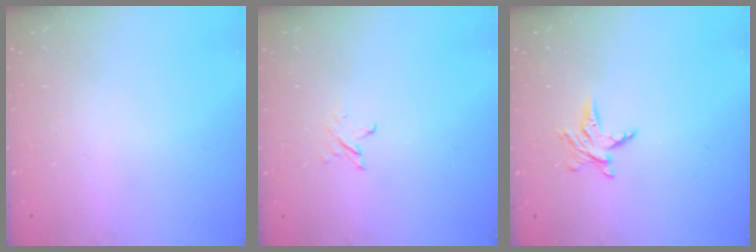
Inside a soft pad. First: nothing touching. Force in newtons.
{"total": 2.3, "press": 2.3, "slide": 0.3}
{"total": 4.9, "press": 4.9, "slide": 0.5}